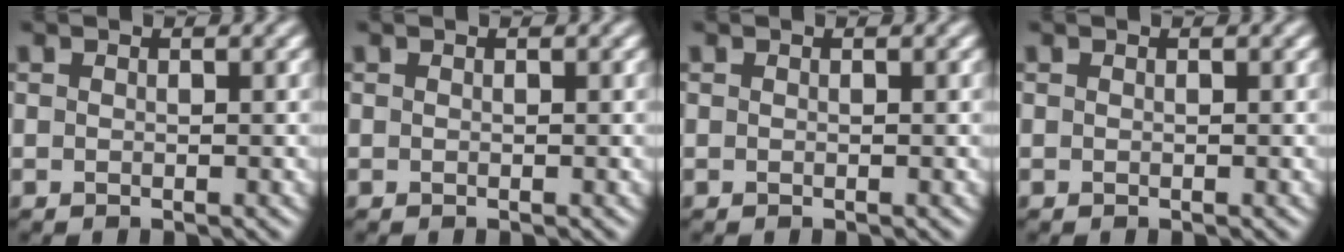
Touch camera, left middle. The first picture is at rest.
{"total": 0.0}
{"total": 0.0}
{"total": 0.0}